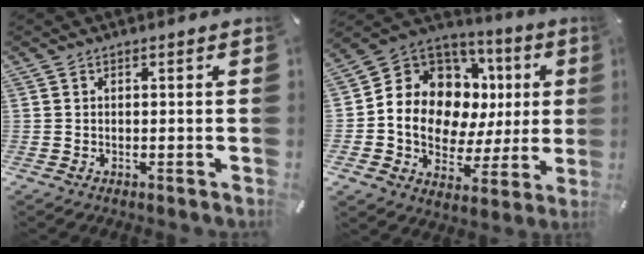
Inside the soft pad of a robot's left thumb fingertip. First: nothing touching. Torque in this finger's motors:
{"motor_torque": [2.09, 2.92, 1.86, -0.34, 0.24]}